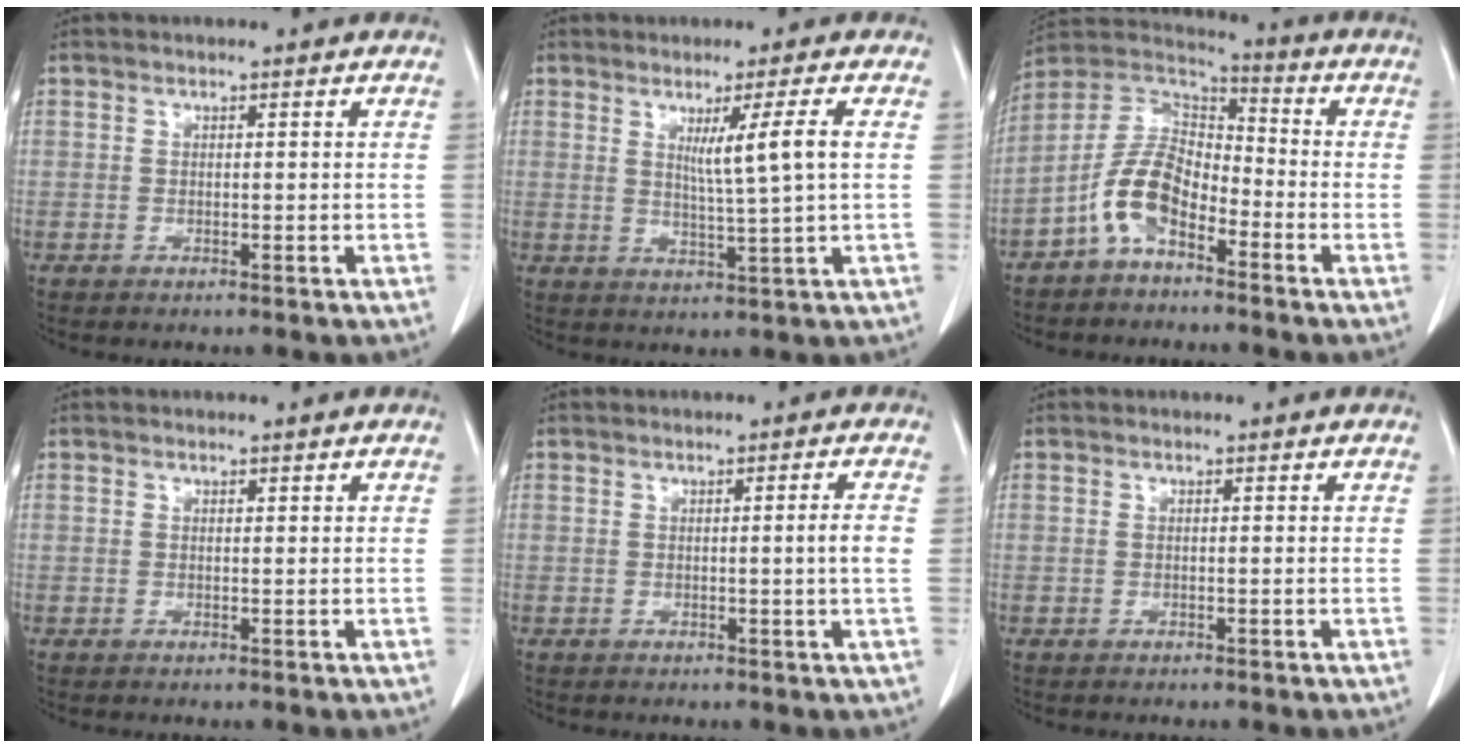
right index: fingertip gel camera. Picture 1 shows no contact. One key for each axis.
{"total": 5.8, "fx": 1.4, "fy": -1.5, "fz": 5.4, "tx": -0.095, "ty": -0.013, "tz": 0.028}
{"total": 9.9, "fx": -5.5, "fy": 4.1, "fz": 7.1, "tx": -0.150, "ty": 0.029, "tz": -0.108}
{"total": 0.0}
{"total": 2.5, "fx": -0.2, "fy": -0.7, "fz": 2.4, "tx": -0.037, "ty": -0.002, "tz": -0.002}
{"total": 0.0}